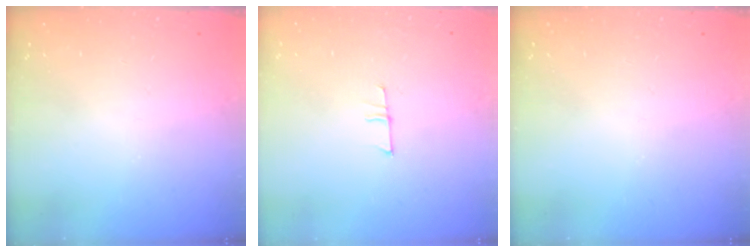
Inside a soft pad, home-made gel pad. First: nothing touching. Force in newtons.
{"total": 5.3, "press": 5.3, "slide": 0.4}
{"total": 0.0}